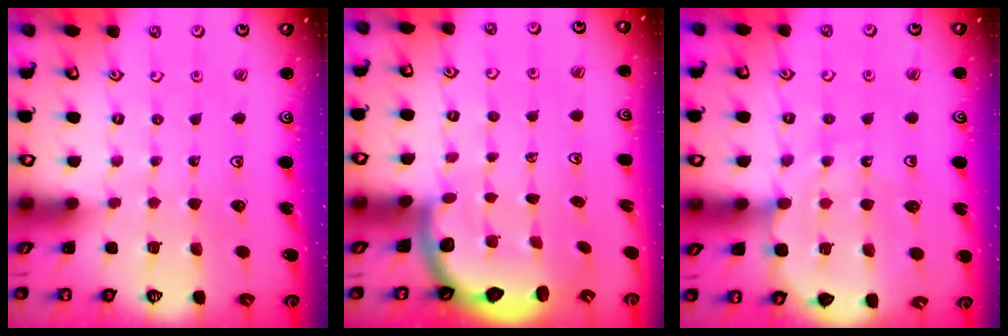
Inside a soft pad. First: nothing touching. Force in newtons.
{"total": 2.8, "press": 2.2, "slide": 1.8}
{"total": 10.0, "press": 9.7, "slide": 2.6}